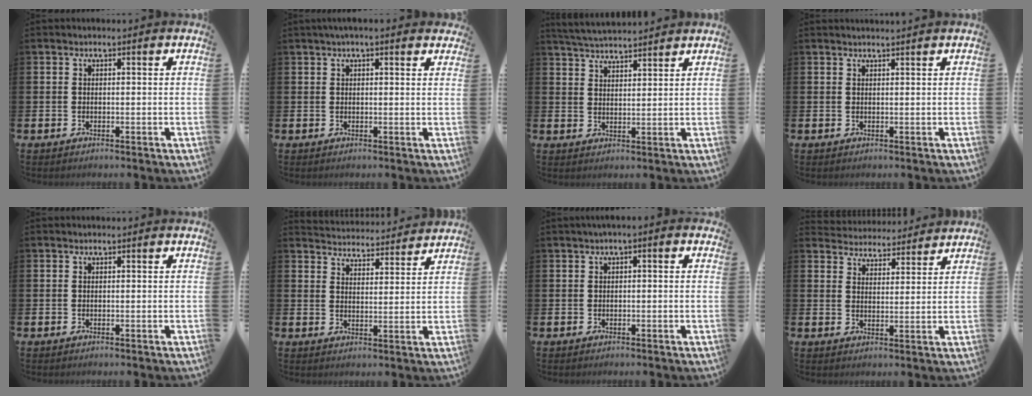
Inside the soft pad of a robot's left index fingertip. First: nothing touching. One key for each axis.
{"total": 1.6, "fx": 1.5, "fy": 0.0, "fz": 0.7, "tx": -0.013, "ty": 0.000, "tz": 0.026}
{"total": 4.2, "fx": 4.2, "fy": 0.1, "fz": 0.2, "tx": -0.019, "ty": -0.022, "tz": 0.075}
{"total": 0.7, "fx": 0.7, "fy": -0.2, "fz": 0.0, "tx": 0.008, "ty": -0.004, "tz": 0.013}
{"total": 0.0}
{"total": 4.5, "fx": 4.5, "fy": 0.4, "fz": -0.2, "tx": -0.005, "ty": -0.039, "tz": 0.078}
{"total": 0.8, "fx": -0.2, "fy": 0.1, "fz": 0.7, "tx": -0.018, "ty": 0.003, "tz": -0.004}
{"total": 4.5, "fx": 4.5, "fy": 0.8, "fz": -0.4, "tx": -0.004, "ty": -0.034, "tz": 0.078}